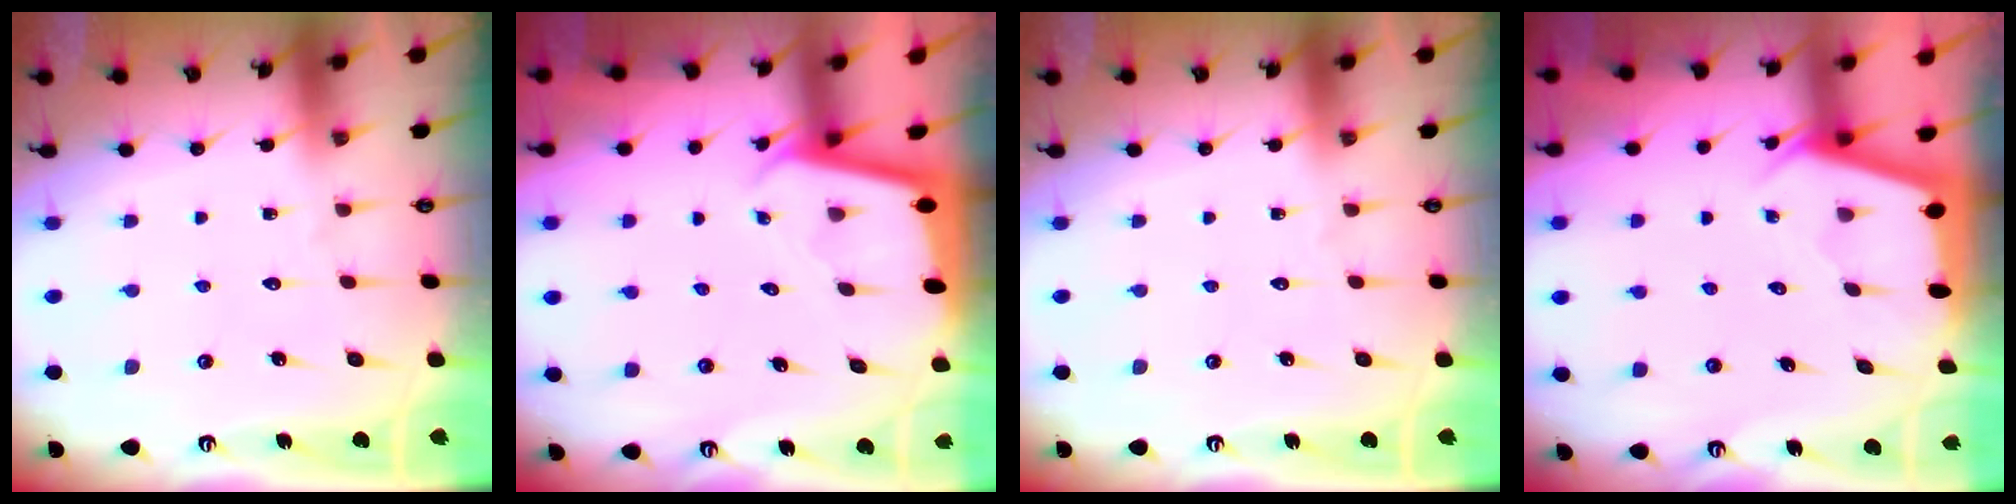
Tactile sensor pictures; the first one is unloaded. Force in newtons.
{"total": 1.8, "press": 1.8, "slide": 0.0}
{"total": 0.0}
{"total": 2.2, "press": 2.2, "slide": 0.3}